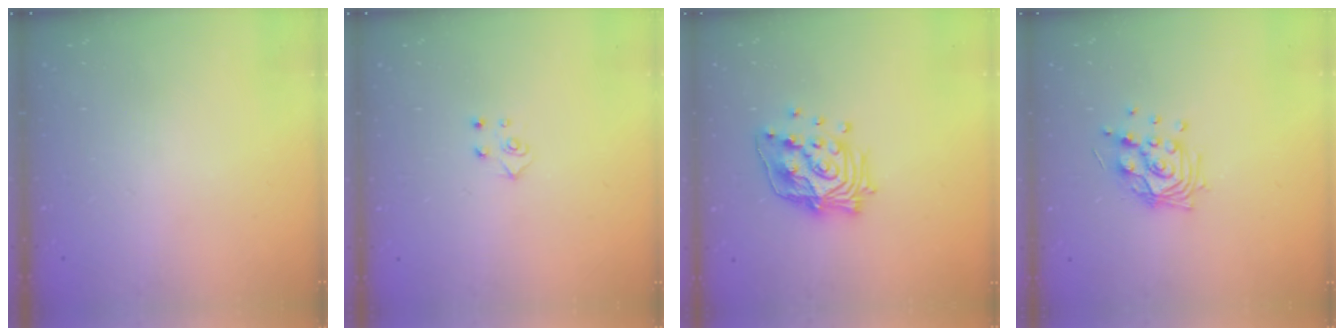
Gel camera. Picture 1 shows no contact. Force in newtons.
{"total": 3.9, "press": 3.9, "slide": 0.3}
{"total": 16.8, "press": 16.7, "slide": 2.2}
{"total": 12.2, "press": 11.5, "slide": 4.1}